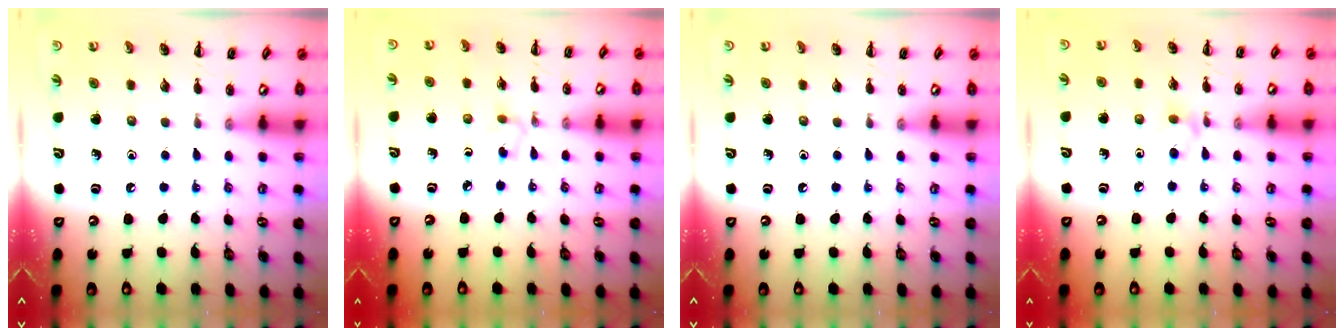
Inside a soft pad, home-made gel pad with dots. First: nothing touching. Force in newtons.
{"total": 2.8, "press": 2.6, "slide": 1.1}
{"total": 0.0}
{"total": 5.9, "press": 5.6, "slide": 1.8}